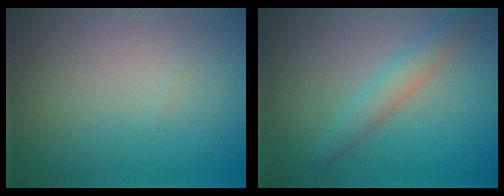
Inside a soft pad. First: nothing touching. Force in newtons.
{"total": 2.5, "press": 2.5, "slide": 0.1}